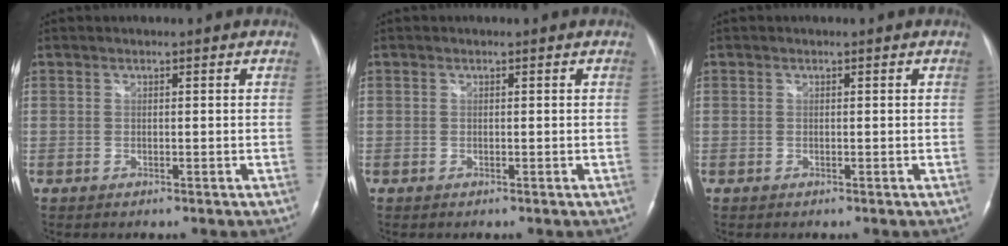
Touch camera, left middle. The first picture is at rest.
{"total": 0.0}
{"total": 0.0}